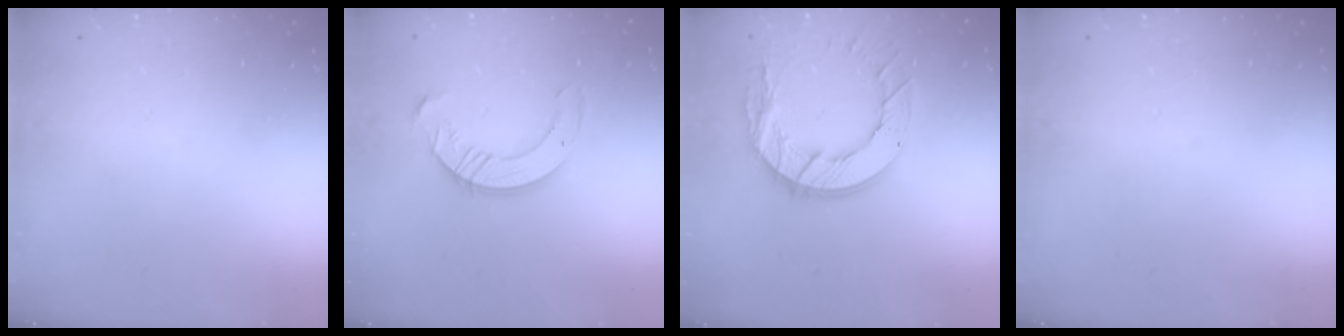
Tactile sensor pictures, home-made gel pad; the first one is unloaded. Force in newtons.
{"total": 10.5, "press": 10.4, "slide": 0.9}
{"total": 14.3, "press": 14.2, "slide": 1.4}
{"total": 0.0}